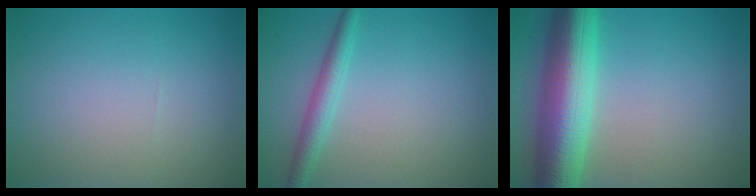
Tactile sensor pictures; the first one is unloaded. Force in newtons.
{"total": 2.3, "press": 2.3, "slide": 0.1}
{"total": 9.9, "press": 9.9, "slide": 0.3}